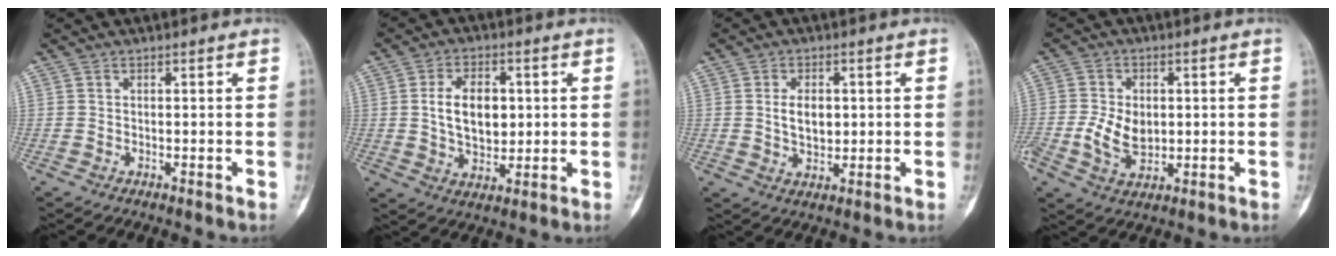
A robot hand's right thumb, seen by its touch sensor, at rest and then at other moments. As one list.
[{"total": 10.0, "force": [1.3, 6.4, 7.7], "torque": [-0.107, -0.005, 0.027]}, {"total": 5.6, "force": [0.8, 3.6, 4.3], "torque": [-0.058, -0.007, 0.015]}, {"total": 7.4, "force": [-0.4, 5.1, 5.4], "torque": [-0.094, 0.000, 0.000]}]